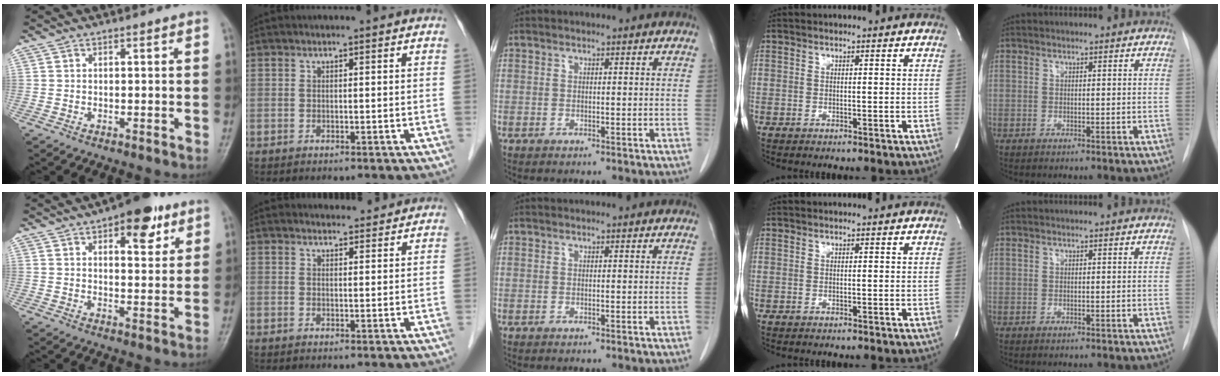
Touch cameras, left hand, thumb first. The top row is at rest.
{"thumb": {"total": 10.4, "force": [5.6, 4.7, 7.4], "torque": [-0.072, -0.021, 0.075]}, "index": {"total": 3.1, "force": [3.0, 1.0, 0.2], "torque": [-0.005, 0.005, 0.036]}}